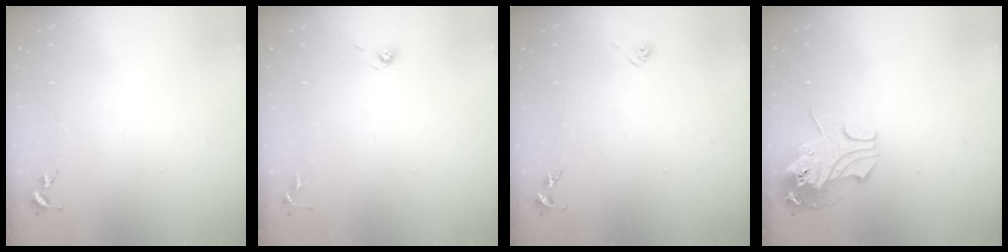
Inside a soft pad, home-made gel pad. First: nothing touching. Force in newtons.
{"total": 3.9, "press": 3.5, "slide": 1.7}
{"total": 2.9, "press": 2.8, "slide": 0.8}
{"total": 11.0, "press": 10.9, "slide": 1.5}